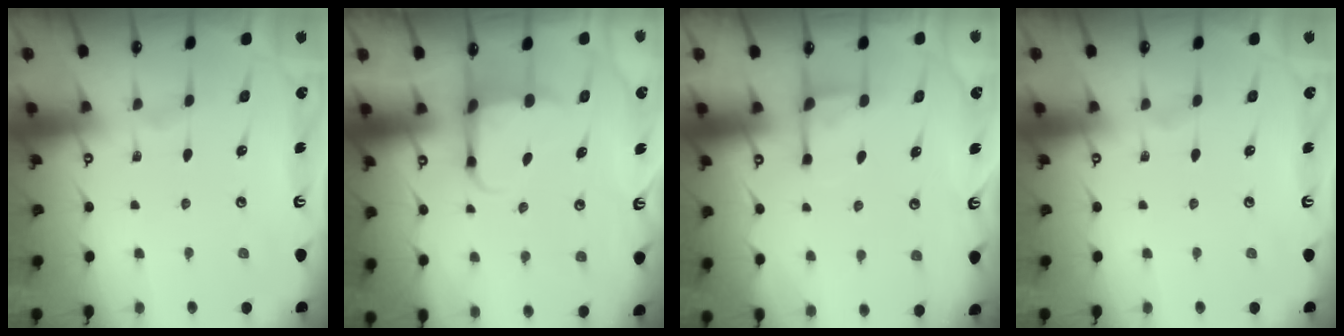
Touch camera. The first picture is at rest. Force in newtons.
{"total": 3.9, "press": 3.7, "slide": 1.0}
{"total": 3.7, "press": 3.6, "slide": 0.7}
{"total": 0.0}